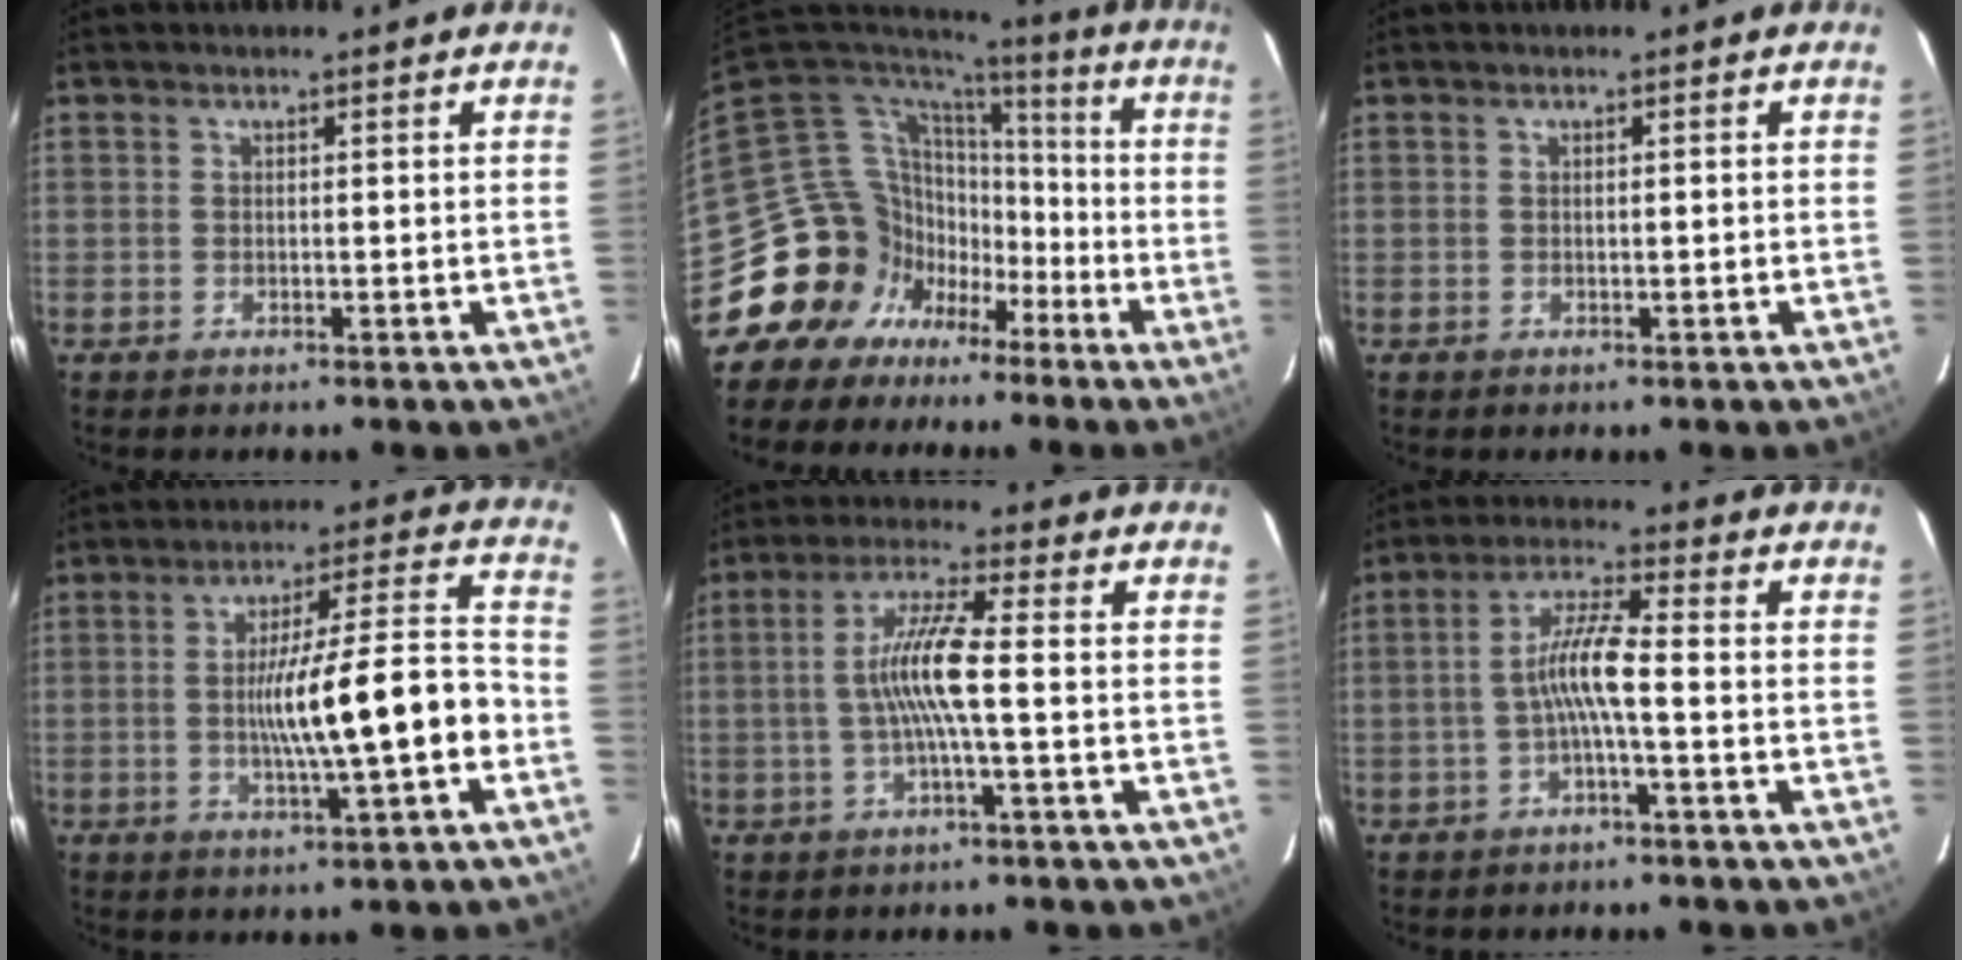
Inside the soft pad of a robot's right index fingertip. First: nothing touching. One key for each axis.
{"total": 15.9, "fx": -7.8, "fy": 13.5, "fz": 2.8, "tx": -0.082, "ty": 0.040, "tz": -0.132}
{"total": 0.7, "fx": -0.2, "fy": 0.1, "fz": 0.6, "tx": -0.009, "ty": 0.004, "tz": -0.002}
{"total": 13.6, "fx": -3.1, "fy": 0.8, "fz": 13.3, "tx": -0.208, "ty": 0.000, "tz": -0.042}
{"total": 8.3, "fx": -1.0, "fy": -0.1, "fz": 8.3, "tx": -0.167, "ty": 0.006, "tz": -0.019}
{"total": 6.4, "fx": -1.7, "fy": 0.1, "fz": 6.2, "tx": -0.133, "ty": 0.013, "tz": -0.032}